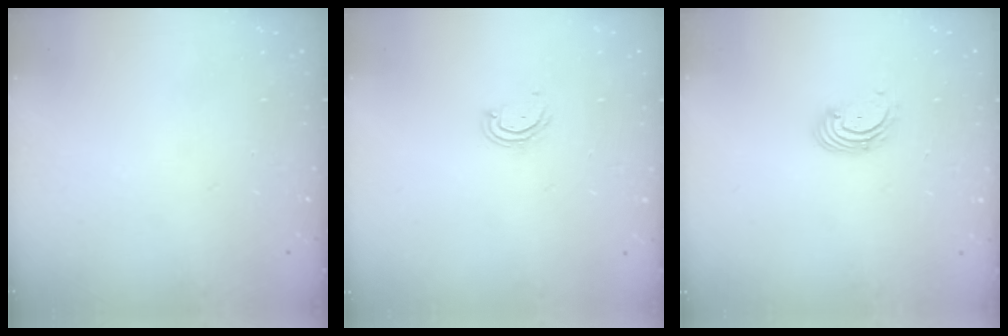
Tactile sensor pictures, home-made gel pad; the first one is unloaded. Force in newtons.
{"total": 3.9, "press": 3.9, "slide": 0.4}
{"total": 2.9, "press": 2.9, "slide": 0.3}